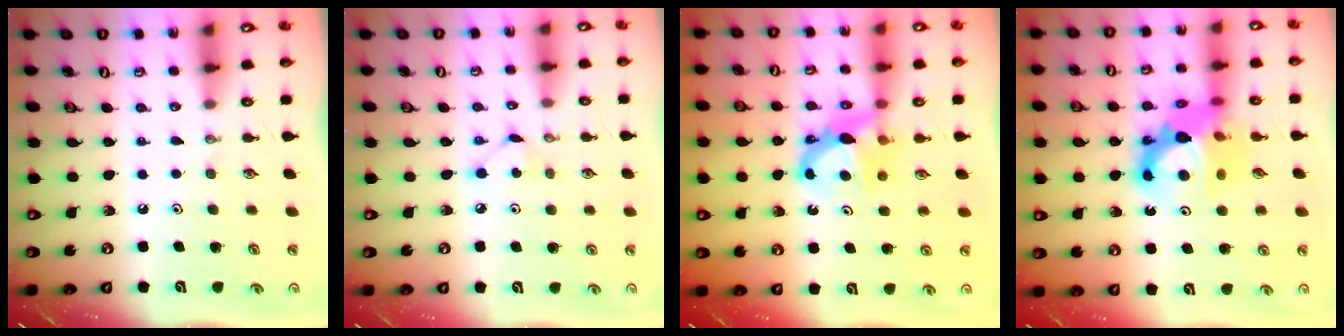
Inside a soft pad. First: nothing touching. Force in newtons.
{"total": 3.7, "press": 3.7, "slide": 0.3}
{"total": 7.1, "press": 7.1, "slide": 0.5}
{"total": 12.8, "press": 12.6, "slide": 2.1}